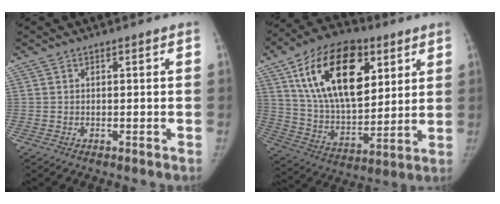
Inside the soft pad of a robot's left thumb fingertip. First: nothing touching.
{"total": 24.6, "force": [10.0, 13.7, 17.8], "torque": [-0.277, -0.027, 0.173]}